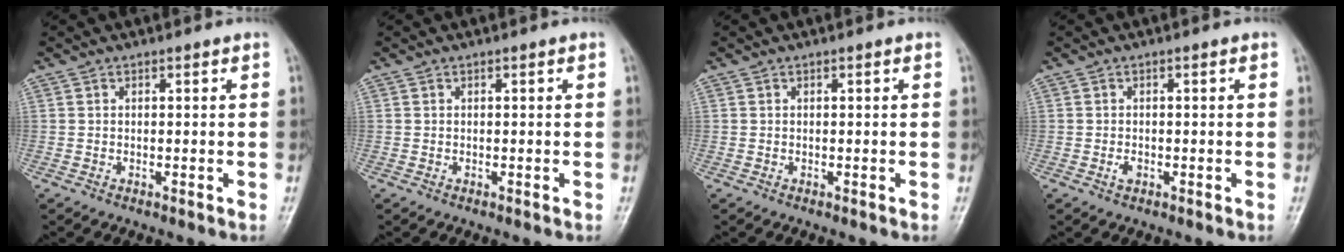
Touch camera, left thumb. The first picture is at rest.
{"total": 0.0}
{"total": 0.0}
{"total": 1.4, "force": [-0.5, 0.8, 1.0], "torque": [-0.017, 0.004, -0.008]}